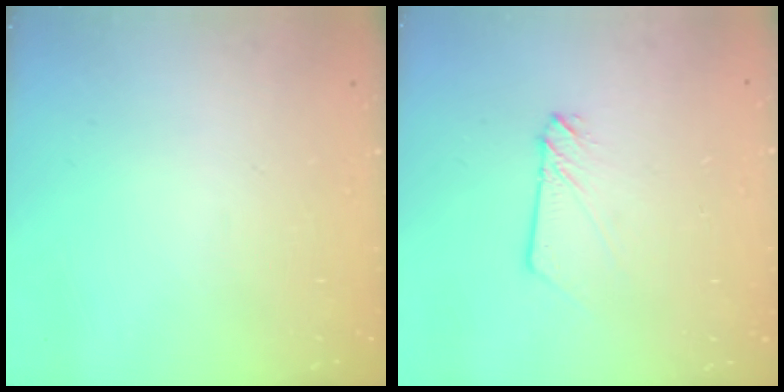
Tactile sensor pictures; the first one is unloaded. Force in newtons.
{"total": 2.9, "press": 2.9, "slide": 0.4}